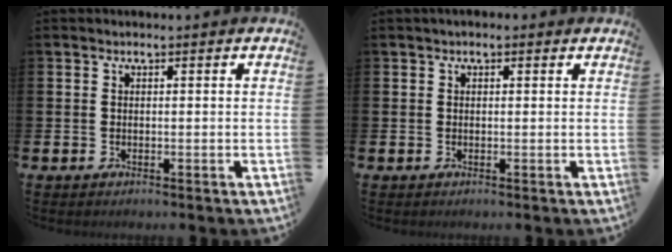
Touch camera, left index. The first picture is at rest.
{"total": 0.6, "force": [0.3, 0.4, 0.3], "torque": [-0.002, 0.005, 0.003]}